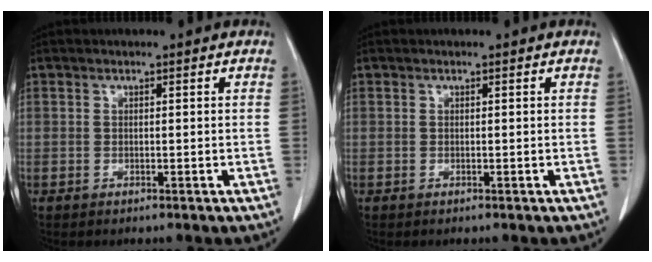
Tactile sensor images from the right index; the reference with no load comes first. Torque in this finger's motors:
{"motor_torque": [0.00, 0.00, 0.00, 0.00]}